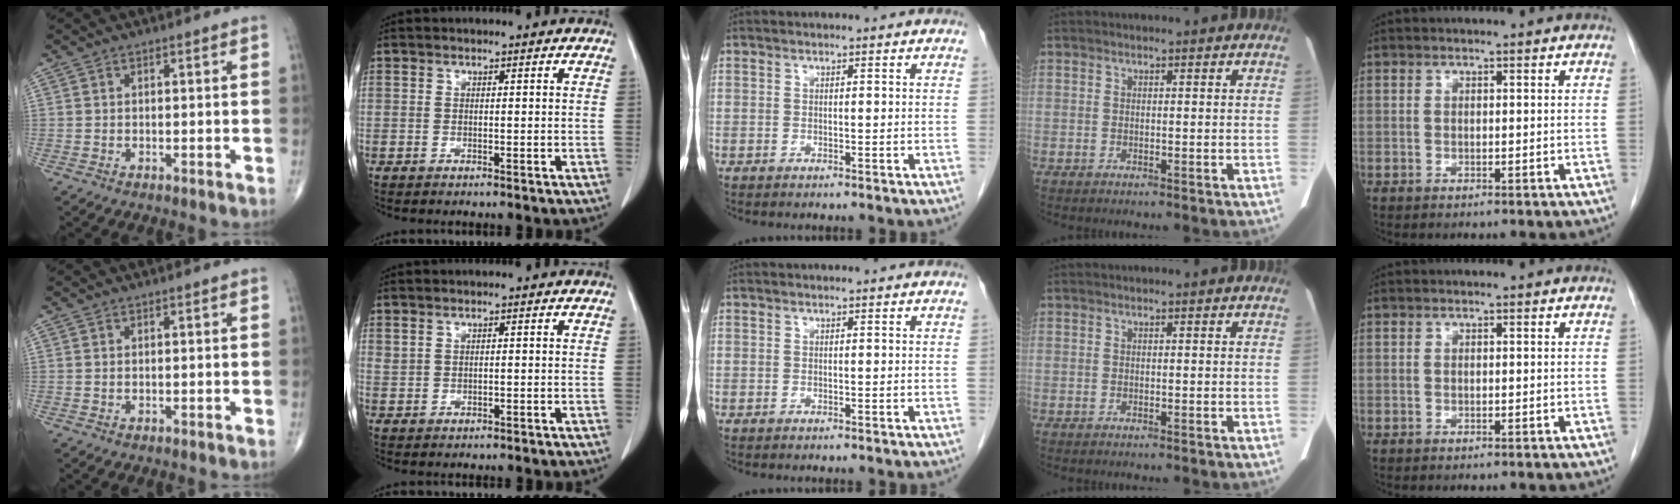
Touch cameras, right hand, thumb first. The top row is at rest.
{"index": {"total": 0.8, "force": [0.5, 0.5, 0.5], "torque": [-0.009, 0.002, 0.014]}}